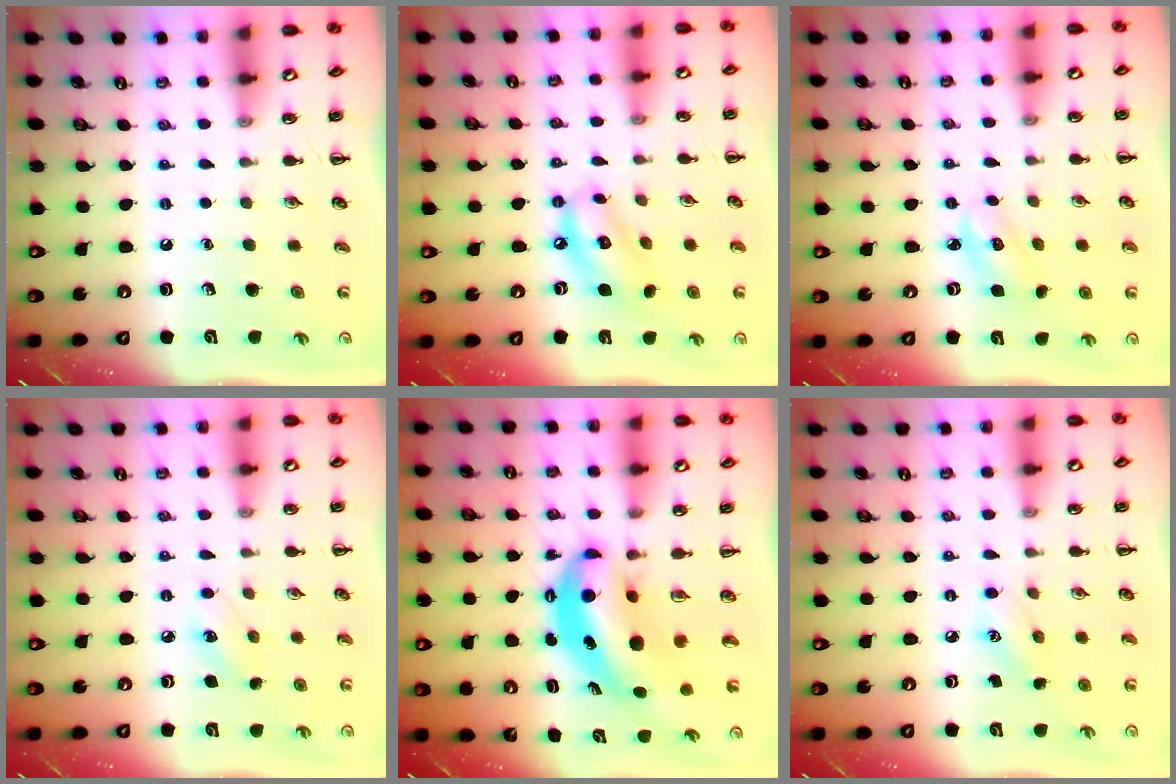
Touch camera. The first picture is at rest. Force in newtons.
{"total": 9.5, "press": 9.3, "slide": 2.1}
{"total": 2.6, "press": 2.5, "slide": 0.5}
{"total": 5.8, "press": 5.6, "slide": 1.6}
{"total": 9.2, "press": 8.9, "slide": 2.3}
{"total": 6.4, "press": 6.3, "slide": 1.3}